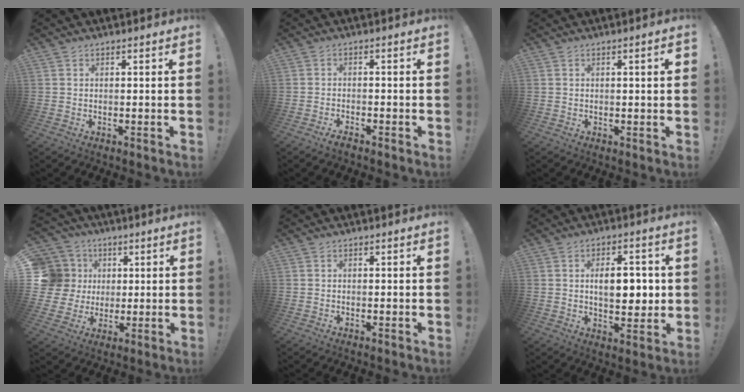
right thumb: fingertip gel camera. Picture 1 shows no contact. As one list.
[{"total": 2.5, "force": [-2.3, 0.2, 0.8], "torque": [-0.007, 0.007, -0.041]}, {"total": 2.2, "force": [0.6, -0.1, 2.1], "torque": [-0.030, -0.003, 0.007]}, {"total": 13.9, "force": [2.4, 12.6, 5.3], "torque": [-0.095, -0.002, 0.063]}, {"total": 0.0}, {"total": 9.0, "force": [0.8, 4.8, 7.6], "torque": [-0.101, 0.000, 0.009]}]